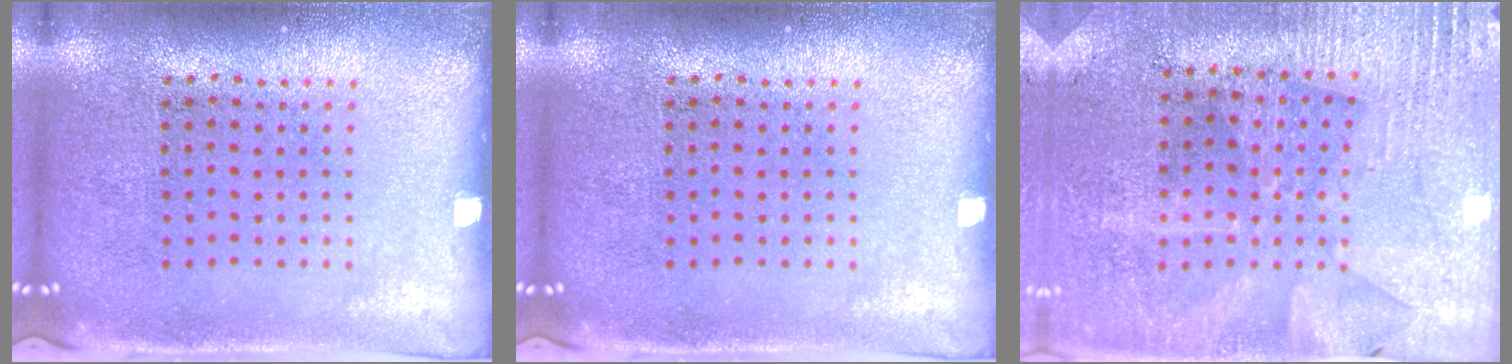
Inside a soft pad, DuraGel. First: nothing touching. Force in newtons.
{"total": 0.0}
{"total": 2.8, "press": 2.7, "slide": 0.7}